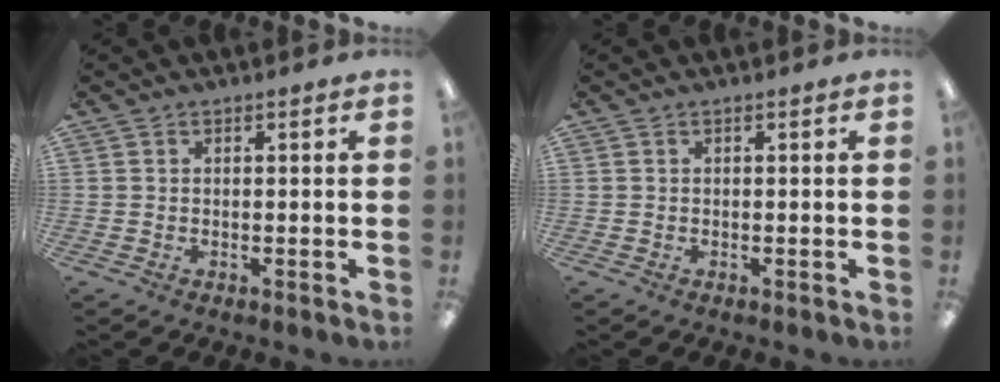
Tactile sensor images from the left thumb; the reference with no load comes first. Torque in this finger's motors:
{"motor_torque": [-0.01, -0.01, 0.03, -0.02, 0.00]}